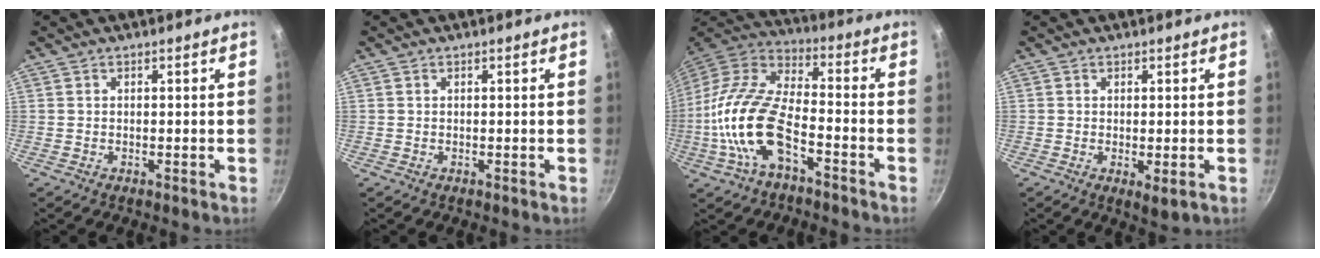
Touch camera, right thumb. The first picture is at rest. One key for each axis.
{"total": 0.0}
{"total": 18.3, "fx": -6.0, "fy": 8.6, "fz": 14.9, "tx": -0.311, "ty": 0.045, "tz": -0.114}
{"total": 2.6, "fx": -0.5, "fy": 0.6, "fz": 2.4, "tx": -0.041, "ty": -0.011, "tz": -0.004}